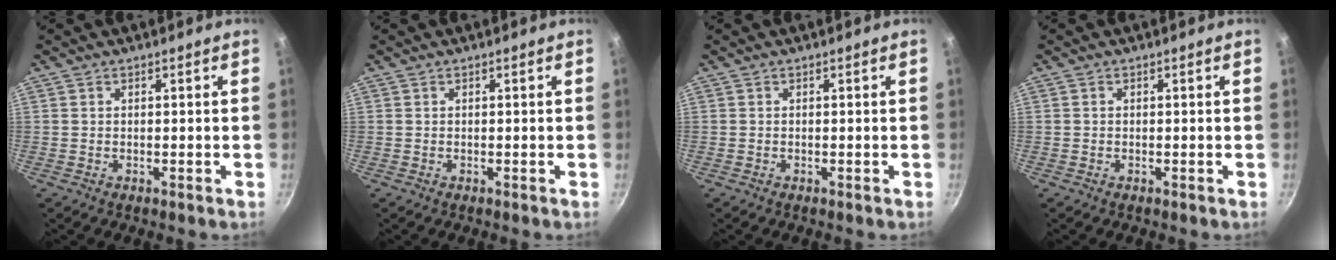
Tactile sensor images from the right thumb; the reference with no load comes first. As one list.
[{"total": 0.0}, {"total": 0.0}, {"total": 0.0}]